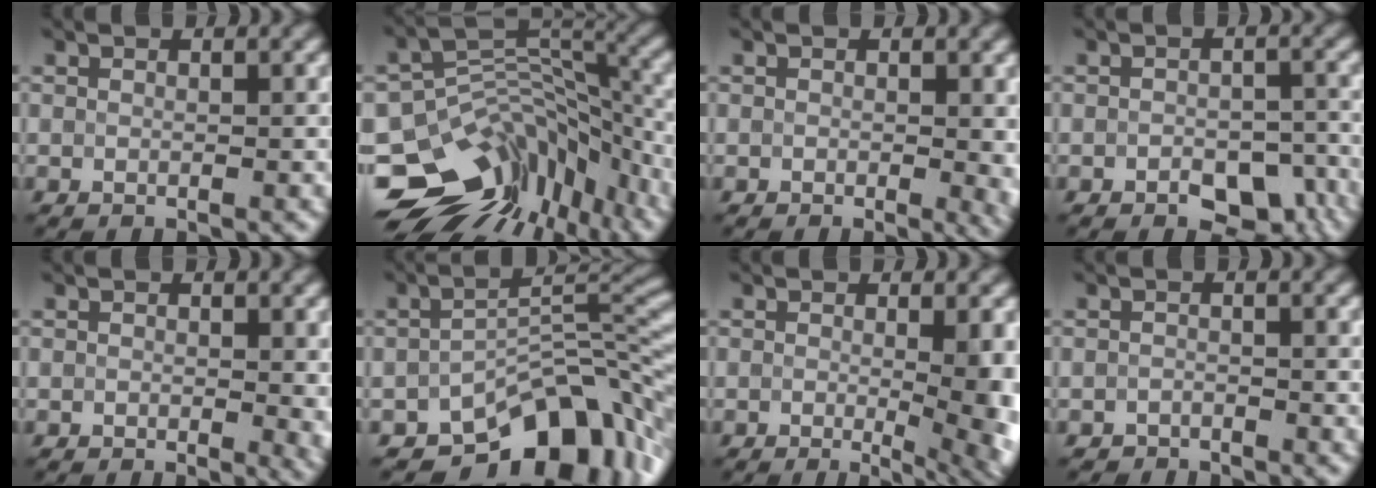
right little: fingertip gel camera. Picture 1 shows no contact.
{"total": 14.5, "force": [-9.0, 8.8, 7.1], "torque": [-0.152, 0.005, -0.117]}
{"total": 1.5, "force": [-0.1, -0.1, 1.5], "torque": [-0.015, 0.002, 0.007]}
{"total": 3.7, "force": [-2.5, 1.6, 2.2], "torque": [-0.031, 0.002, -0.022]}
{"total": 1.2, "force": [-0.1, -0.2, 1.1], "torque": [-0.013, 0.001, 0.007]}
{"total": 10.7, "force": [-7.4, 4.4, 6.3], "torque": [-0.076, 0.005, -0.123]}
{"total": 5.1, "force": [-0.4, 1.0, 5.0], "torque": [-0.056, -0.007, 0.009]}
{"total": 1.7, "force": [-1.5, -0.4, -0.8], "torque": [0.008, -0.002, -0.016]}